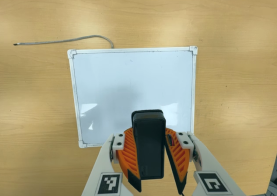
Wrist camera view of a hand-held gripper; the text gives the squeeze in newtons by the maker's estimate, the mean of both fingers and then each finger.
{"total": 11.0, "left": 10.5, "right": 11.5}